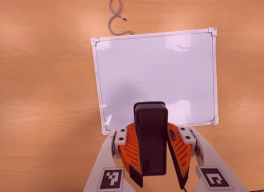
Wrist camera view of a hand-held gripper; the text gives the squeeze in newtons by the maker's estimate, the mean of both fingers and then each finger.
{"total": 11.1, "left": 10.2, "right": 12.0}